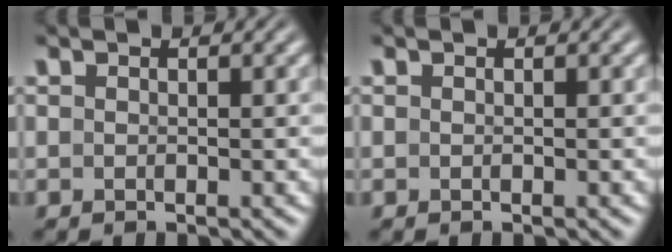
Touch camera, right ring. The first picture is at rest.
{"total": 0.0}